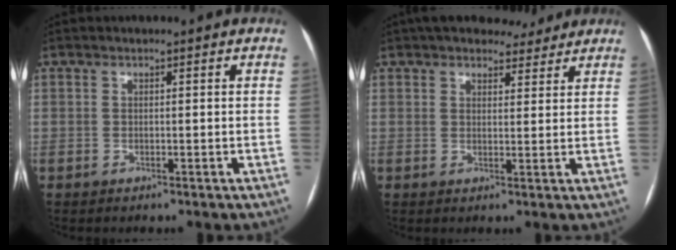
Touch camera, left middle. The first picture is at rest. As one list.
[{"total": 8.2, "force": [7.1, 3.0, 2.6], "torque": [-0.024, 0.013, 0.093]}]